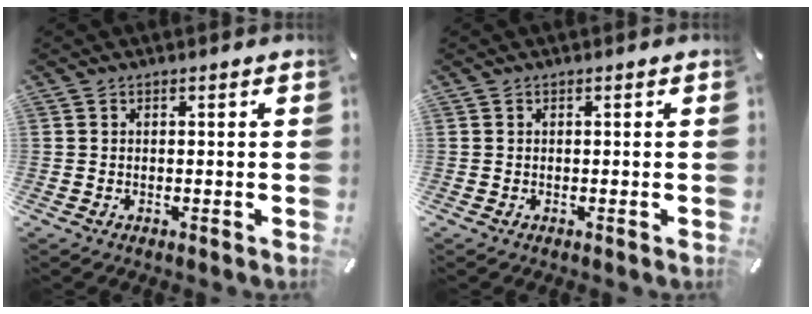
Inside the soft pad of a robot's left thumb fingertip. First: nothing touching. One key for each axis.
{"total": 0.0}